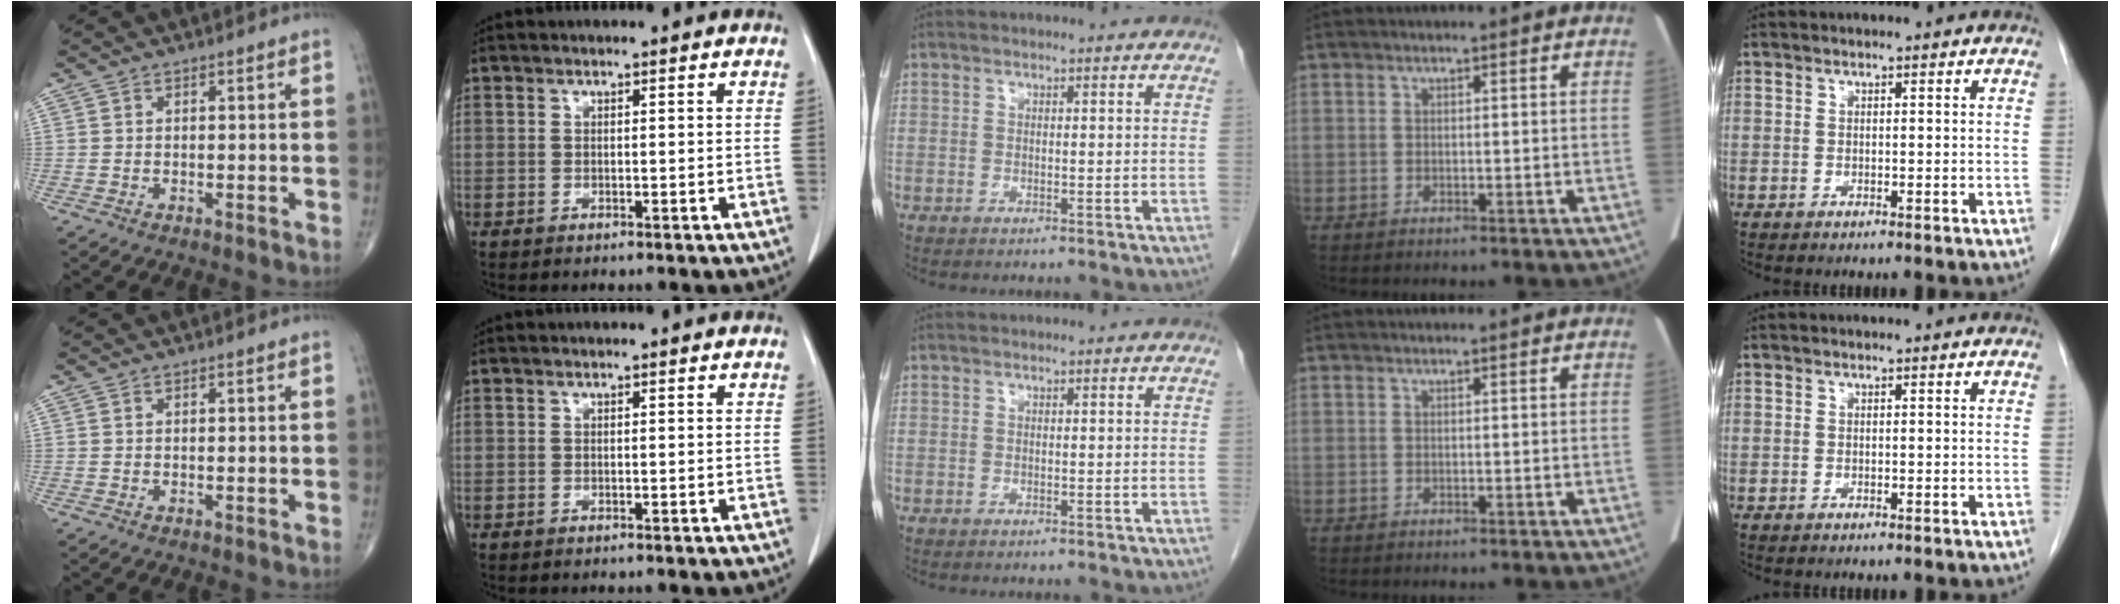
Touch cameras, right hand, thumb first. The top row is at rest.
{}